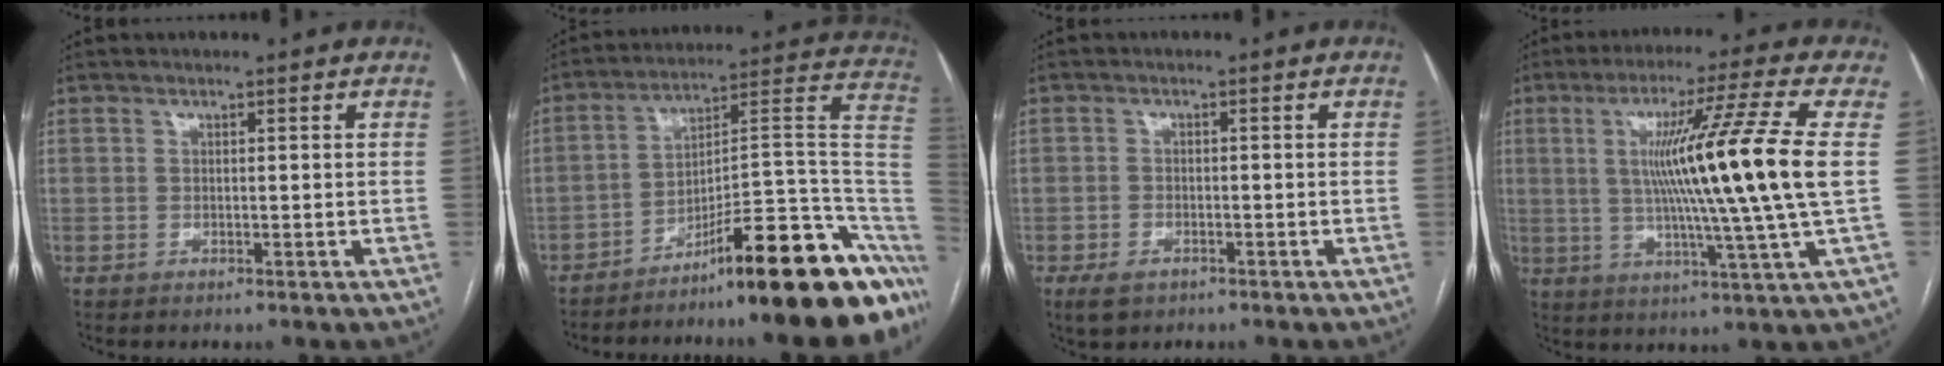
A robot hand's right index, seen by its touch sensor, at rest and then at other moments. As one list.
[{"total": 23.9, "force": [-16.3, 2.4, 17.4], "torque": [-0.132, 0.051, -0.238]}, {"total": 3.2, "force": [-2.0, 1.9, 1.7], "torque": [-0.033, -0.001, -0.025]}, {"total": 17.1, "force": [1.6, -3.0, 16.7], "torque": [-0.272, -0.007, 0.016]}]